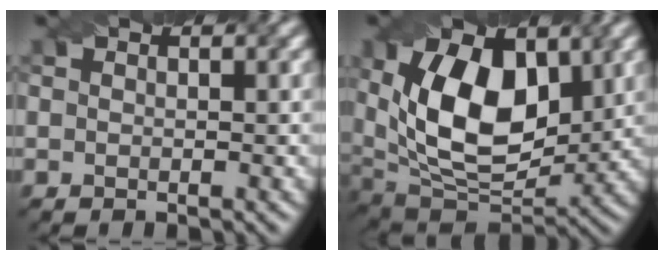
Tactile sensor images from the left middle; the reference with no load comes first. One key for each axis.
{"total": 12.2, "fx": 2.5, "fy": 7.4, "fz": 9.4, "tx": -0.176, "ty": -0.006, "tz": 0.042}